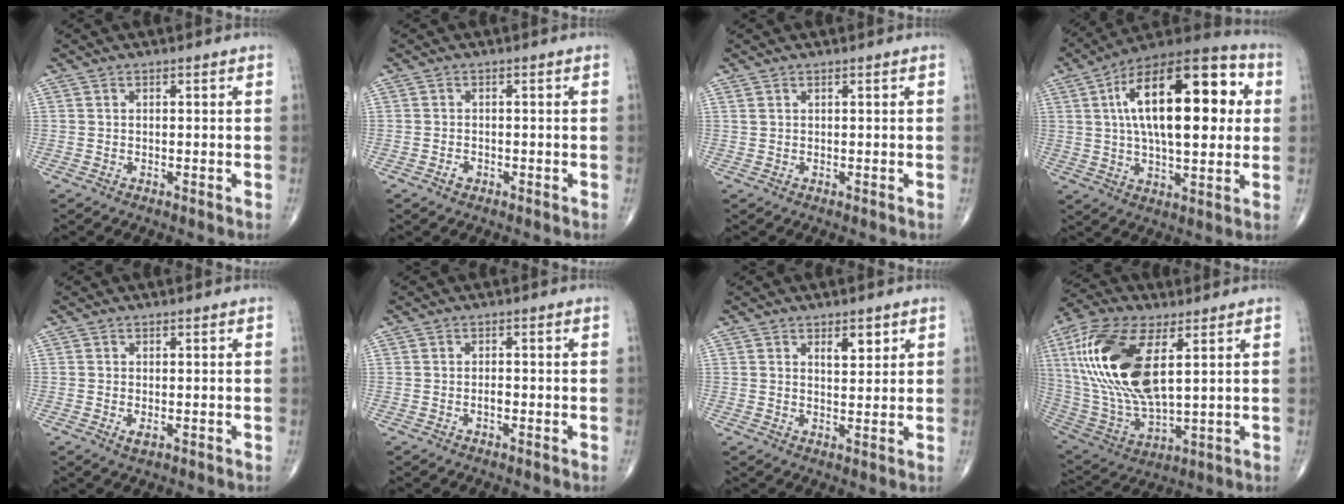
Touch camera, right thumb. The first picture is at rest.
{"total": 1.1, "force": [-0.6, 0.7, 0.5], "torque": [-0.008, 0.003, -0.010]}
{"total": 0.5, "force": [0.4, 0.1, 0.4], "torque": [-0.012, 0.007, 0.011]}
{"total": 25.2, "force": [5.3, 10.8, 22.1], "torque": [-0.340, 0.015, 0.073]}
{"total": 1.3, "force": [-0.3, 0.6, 1.1], "torque": [-0.021, -0.004, -0.004]}
{"total": 1.0, "force": [-0.4, 0.4, 0.9], "torque": [-0.014, 0.000, -0.007]}
{"total": 3.6, "force": [2.0, 1.6, 2.6], "torque": [-0.026, -0.014, 0.032]}
{"total": 22.7, "force": [6.1, 10.2, 19.3], "torque": [-0.416, -0.022, 0.117]}